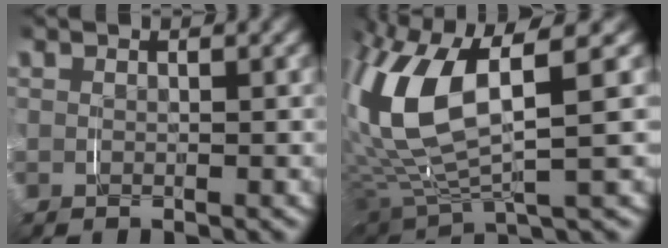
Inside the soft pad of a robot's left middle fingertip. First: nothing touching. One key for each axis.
{"total": 9.7, "fx": 1.7, "fy": 5.0, "fz": 8.1, "tx": -0.188, "ty": -0.003, "tz": 0.034}